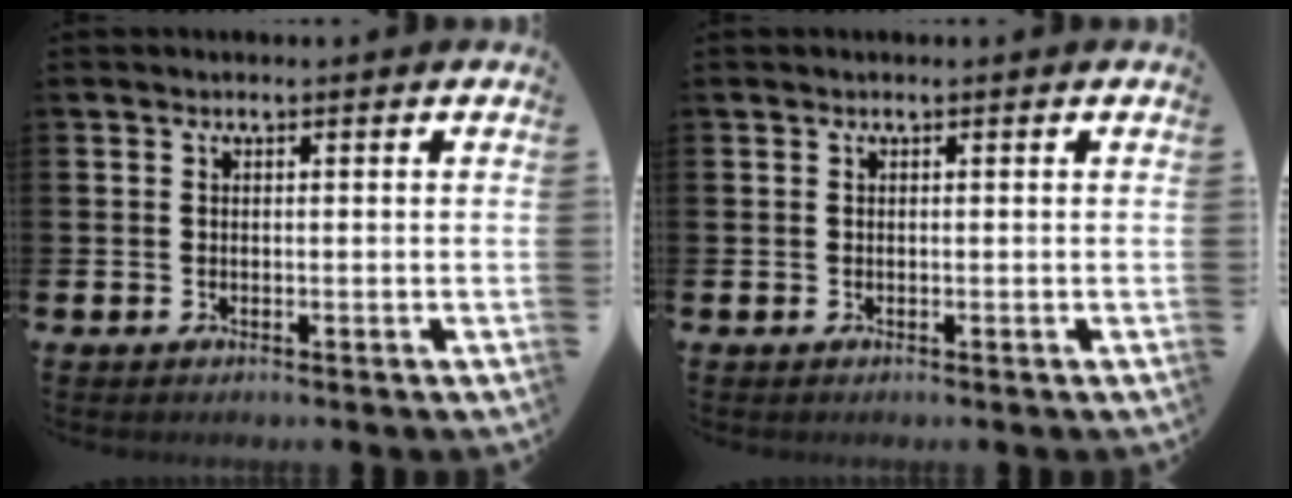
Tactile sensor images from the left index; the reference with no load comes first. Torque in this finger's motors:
{"motor_torque": [-0.08, 0.08, 0.00, 0.00]}